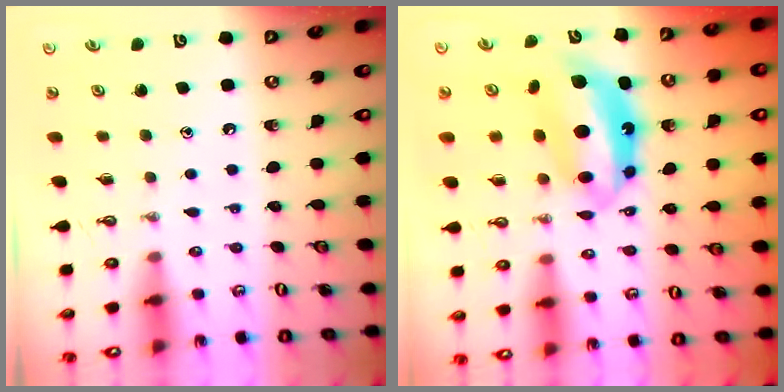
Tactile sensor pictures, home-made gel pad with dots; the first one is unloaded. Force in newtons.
{"total": 10.5, "press": 10.4, "slide": 0.7}